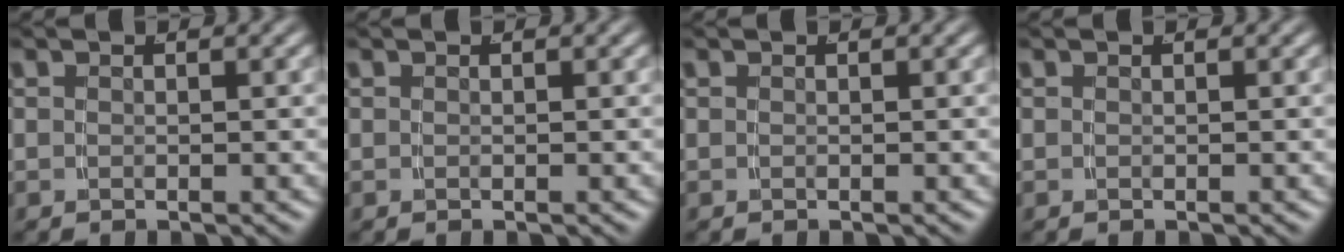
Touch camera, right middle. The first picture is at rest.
{"total": 0.0}
{"total": 0.0}
{"total": 0.0}